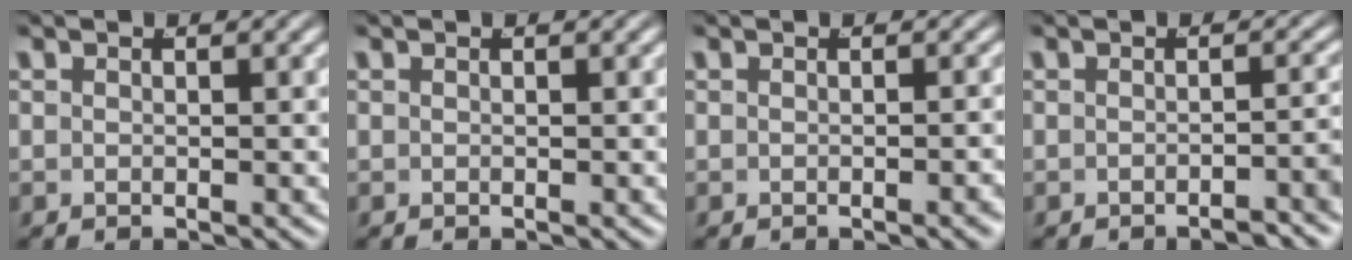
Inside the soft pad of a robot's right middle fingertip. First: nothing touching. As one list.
[{"total": 0.0}, {"total": 0.7, "force": [-0.6, -0.3, 0.4], "torque": [-0.005, 0.005, -0.010]}, {"total": 2.4, "force": [-2.0, 0.0, 1.4], "torque": [-0.010, 0.004, -0.031]}]